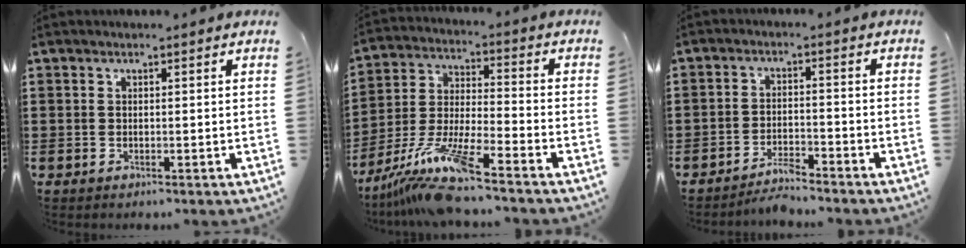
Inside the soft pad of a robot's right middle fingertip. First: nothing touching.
{"total": 11.8, "force": [-9.8, 0.2, 6.7], "torque": [-0.146, -0.006, -0.193]}
{"total": 3.7, "force": [-3.7, 0.2, 0.6], "torque": [-0.016, 0.003, -0.076]}